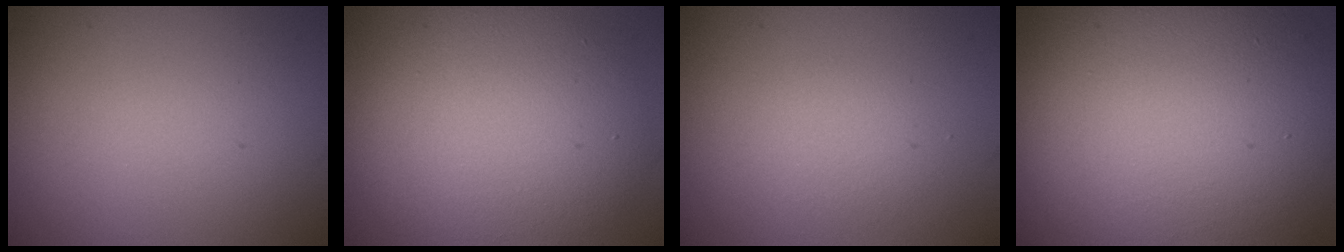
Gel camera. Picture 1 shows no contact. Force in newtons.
{"total": 8.5, "press": 8.5, "slide": 0.3}
{"total": 1.6, "press": 1.6, "slide": 0.2}
{"total": 14.7, "press": 14.7, "slide": 0.6}